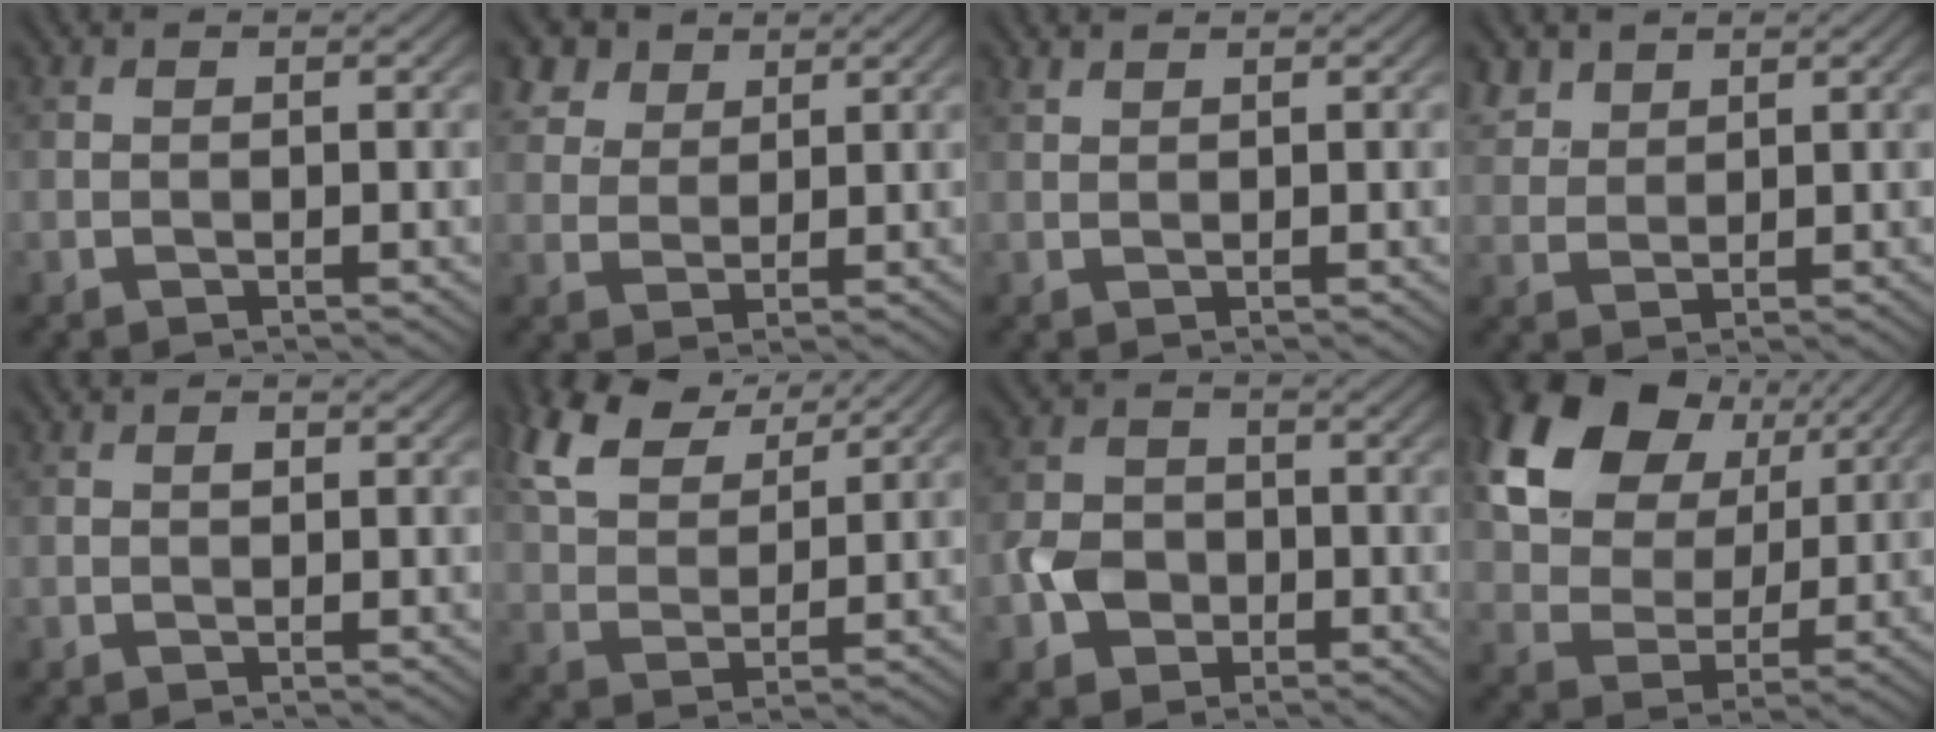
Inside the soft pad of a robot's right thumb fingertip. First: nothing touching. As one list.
[{"total": 5.9, "force": [3.9, 3.6, 2.4], "torque": [-0.075, -0.004, 0.087]}, {"total": 0.9, "force": [0.8, 0.2, 0.2], "torque": [-0.009, 0.002, 0.021]}, {"total": 3.6, "force": [2.6, 2.2, 1.3], "torque": [-0.041, 0.002, 0.060]}, {"total": 0.6, "force": [0.2, 0.4, 0.4], "torque": [-0.008, -0.002, 0.002]}, {"total": 10.1, "force": [6.4, 5.0, 5.9], "torque": [-0.151, 0.019, 0.129]}, {"total": 4.4, "force": [-1.6, 3.7, 1.9], "torque": [-0.041, -0.002, -0.039]}, {"total": 18.6, "force": [8.8, 12.7, 10.3], "torque": [-0.256, 0.050, 0.164]}]